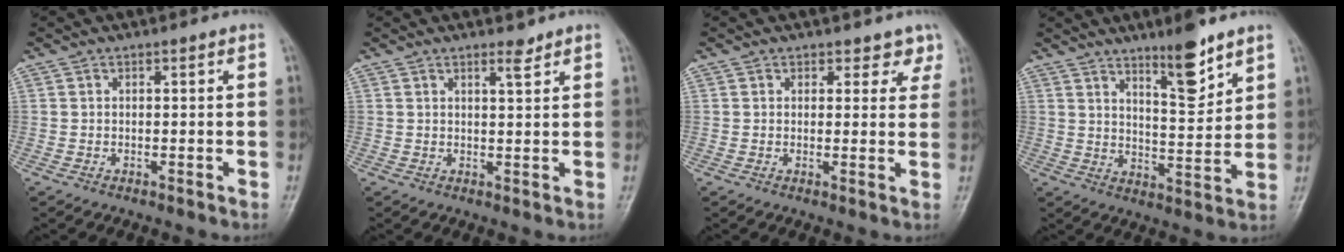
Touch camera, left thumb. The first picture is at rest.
{"total": 2.2, "force": [1.7, 0.5, 1.2], "torque": [-0.015, -0.013, 0.027]}
{"total": 3.6, "force": [2.7, 2.4, 0.2], "torque": [0.030, -0.017, 0.019]}
{"total": 9.5, "force": [6.5, 2.3, 6.6], "torque": [-0.087, -0.053, 0.107]}